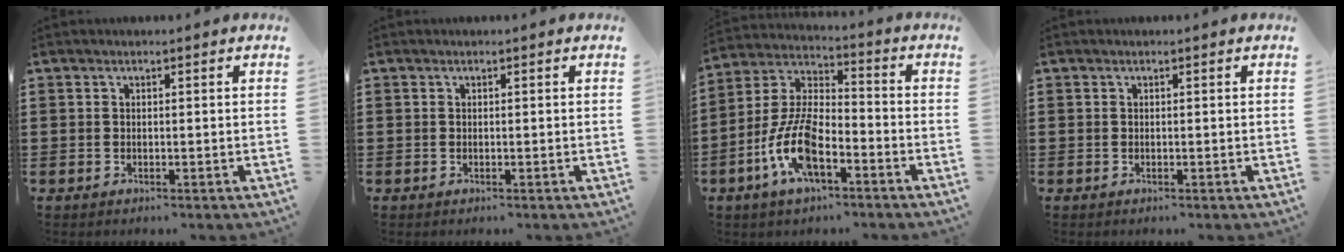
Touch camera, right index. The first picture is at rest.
{"total": 0.0}
{"total": 10.1, "force": [-4.4, 4.3, 8.0], "torque": [-0.195, -0.004, -0.089]}
{"total": 0.0}